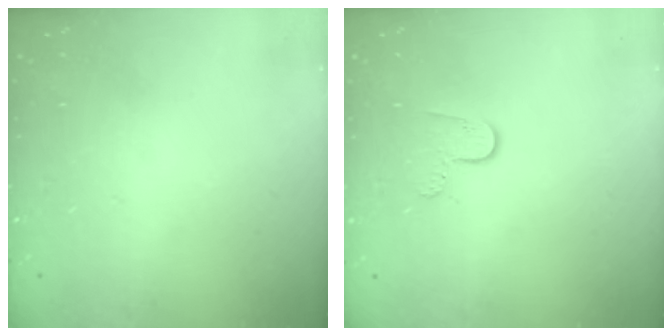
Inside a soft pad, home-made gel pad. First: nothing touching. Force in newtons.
{"total": 6.0, "press": 6.0, "slide": 0.5}